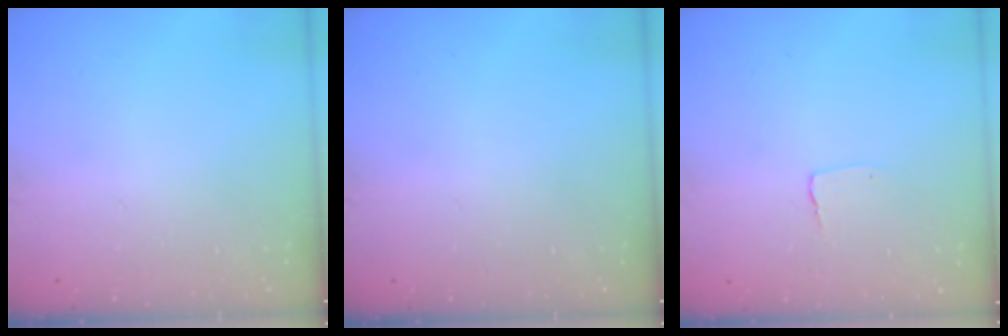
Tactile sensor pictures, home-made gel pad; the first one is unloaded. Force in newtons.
{"total": 0.0}
{"total": 2.7, "press": 2.7, "slide": 0.2}